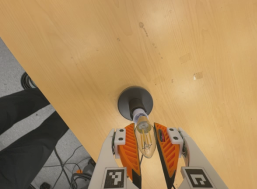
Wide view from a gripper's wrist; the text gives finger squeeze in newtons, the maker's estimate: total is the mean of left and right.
{"total": 12.8, "left": 14.0, "right": 11.7}